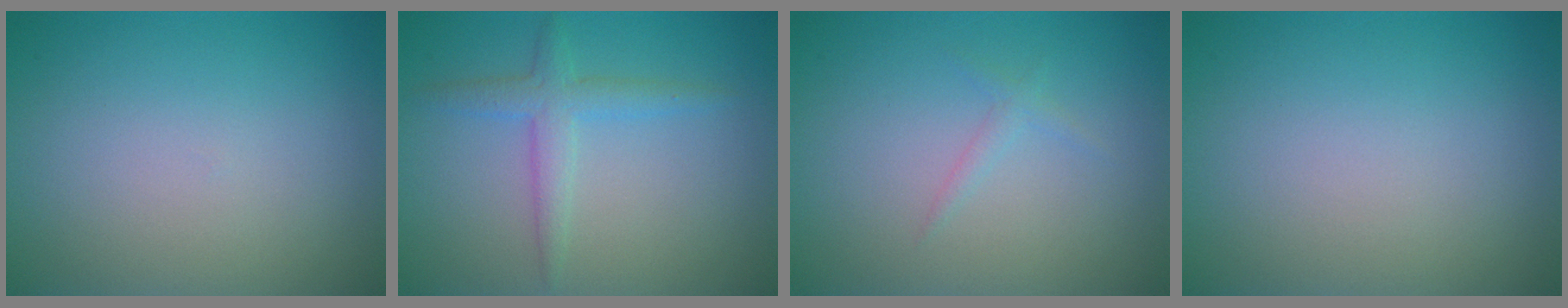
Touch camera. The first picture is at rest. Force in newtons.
{"total": 2.5, "press": 2.5, "slide": 0.1}
{"total": 0.8, "press": 0.8, "slide": 0.0}
{"total": 0.0}